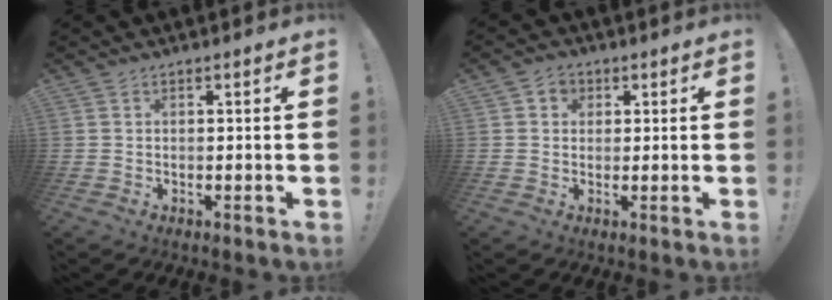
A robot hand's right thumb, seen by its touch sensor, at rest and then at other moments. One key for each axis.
{"total": 3.6, "fx": 1.3, "fy": 3.2, "fz": 1.0, "tx": -0.013, "ty": -0.002, "tz": 0.022}